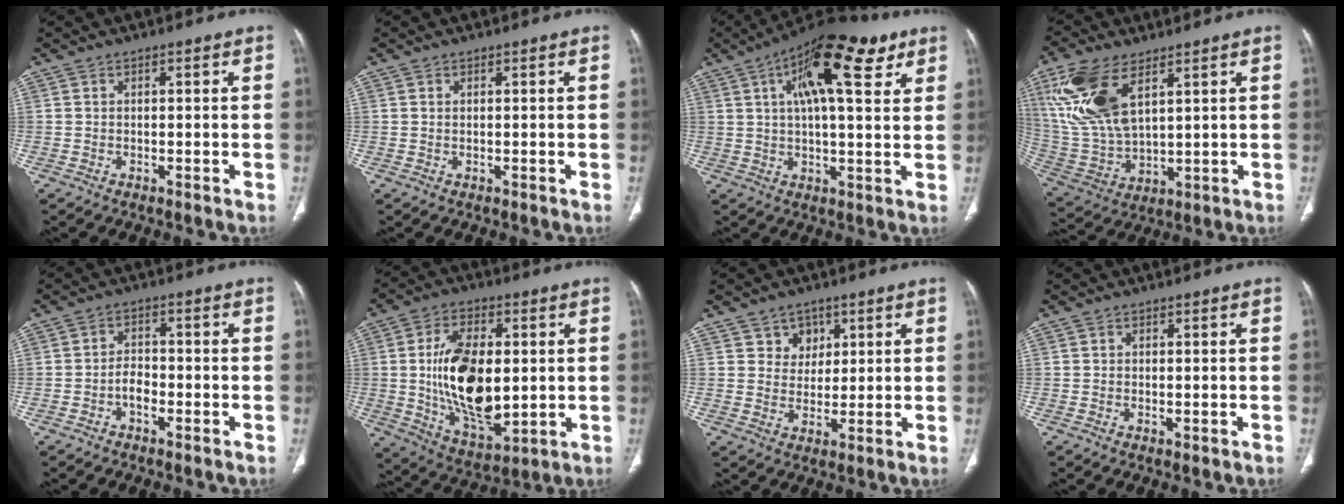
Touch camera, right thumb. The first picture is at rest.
{"total": 0.0}
{"total": 19.3, "force": [8.6, 7.0, 15.8], "torque": [-0.226, -0.001, 0.133]}
{"total": 16.2, "force": [7.4, 7.8, 12.1], "torque": [-0.261, -0.019, 0.159]}
{"total": 3.3, "force": [-1.7, 2.0, 2.1], "torque": [-0.026, 0.016, -0.033]}
{"total": 18.8, "force": [0.6, 10.0, 15.9], "torque": [-0.265, -0.015, 0.023]}
{"total": 4.8, "force": [2.4, 4.0, 0.9], "torque": [0.016, -0.014, 0.043]}
{"total": 0.8, "force": [-0.2, 0.4, 0.6], "torque": [-0.009, -0.005, 0.000]}